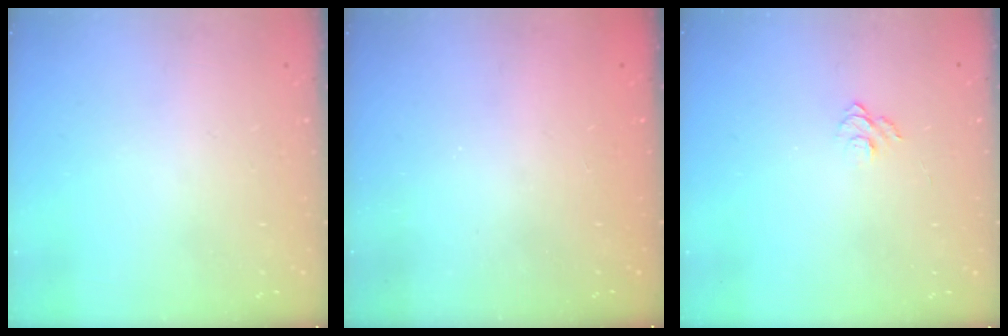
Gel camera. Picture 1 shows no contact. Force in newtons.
{"total": 2.3, "press": 2.2, "slide": 0.8}
{"total": 5.3, "press": 5.3, "slide": 0.5}